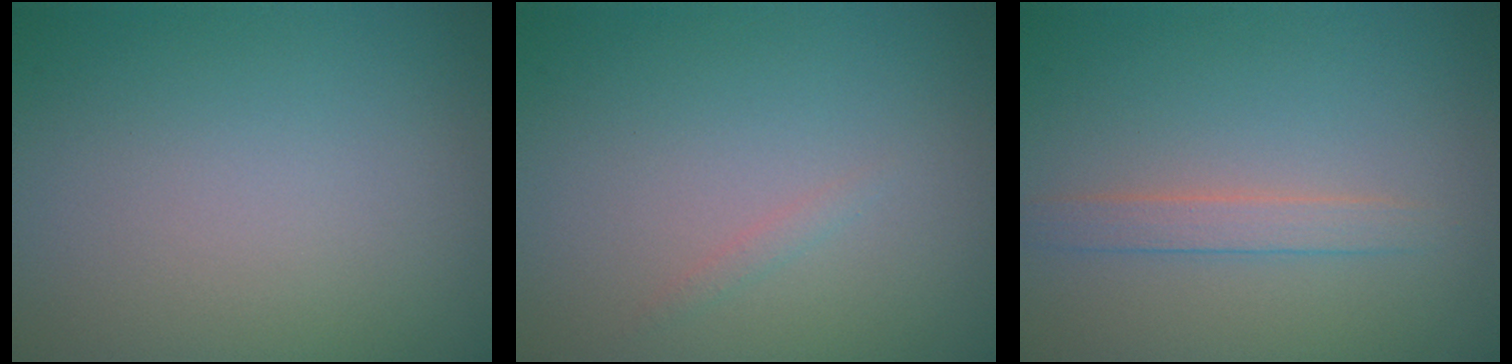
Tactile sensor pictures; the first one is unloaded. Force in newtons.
{"total": 0.5, "press": 0.5, "slide": 0.0}
{"total": 1.6, "press": 1.6, "slide": 0.0}